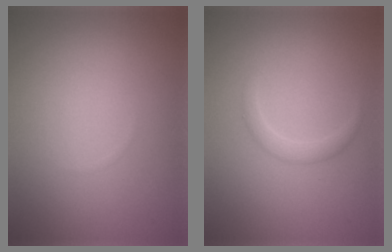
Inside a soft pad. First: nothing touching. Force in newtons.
{"total": 1.2, "press": 1.2, "slide": 0.0}